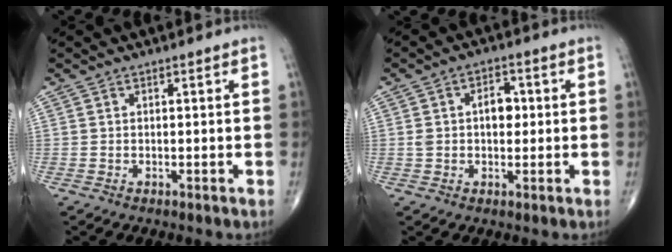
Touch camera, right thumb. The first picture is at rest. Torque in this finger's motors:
{"motor_torque": [0.86, 0.83, 0.52, 0.15, 0.02]}